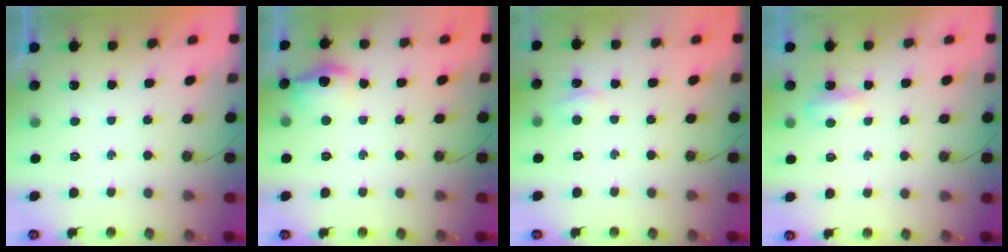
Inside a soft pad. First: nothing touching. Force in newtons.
{"total": 11.4, "press": 11.4, "slide": 0.9}
{"total": 6.8, "press": 6.7, "slide": 0.9}
{"total": 3.5, "press": 3.5, "slide": 0.6}